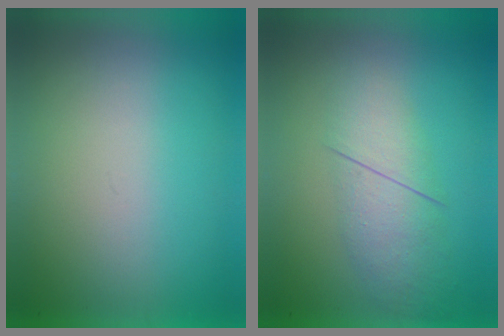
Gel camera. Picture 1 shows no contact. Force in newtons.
{"total": 2.8}